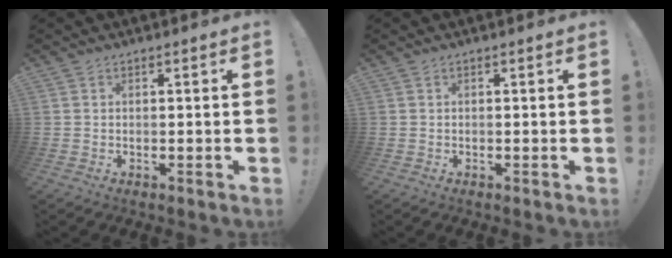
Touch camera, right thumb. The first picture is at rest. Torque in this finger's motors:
{"motor_torque": [0.03, 0.05, -0.23, 0.20, 0.00]}